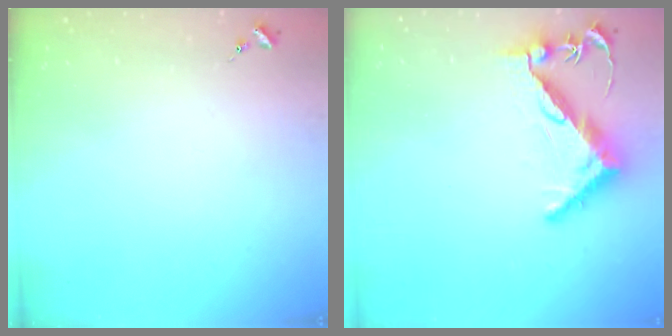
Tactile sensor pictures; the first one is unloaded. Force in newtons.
{"total": 9.7, "press": 9.6, "slide": 1.0}